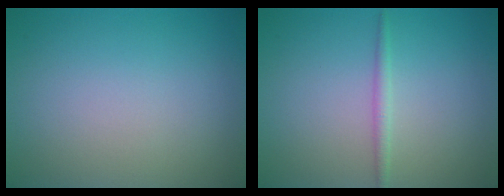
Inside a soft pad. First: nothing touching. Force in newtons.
{"total": 1.2, "press": 1.2, "slide": 0.0}